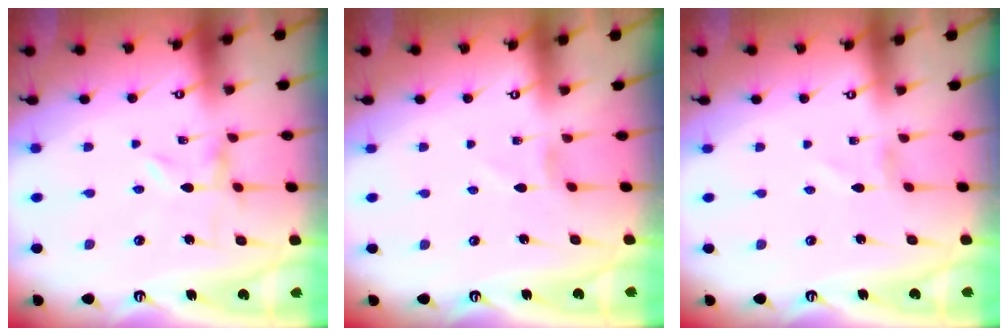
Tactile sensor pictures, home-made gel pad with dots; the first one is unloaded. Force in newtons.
{"total": 1.3, "press": 1.3, "slide": 0.2}
{"total": 1.4, "press": 1.4, "slide": 0.1}